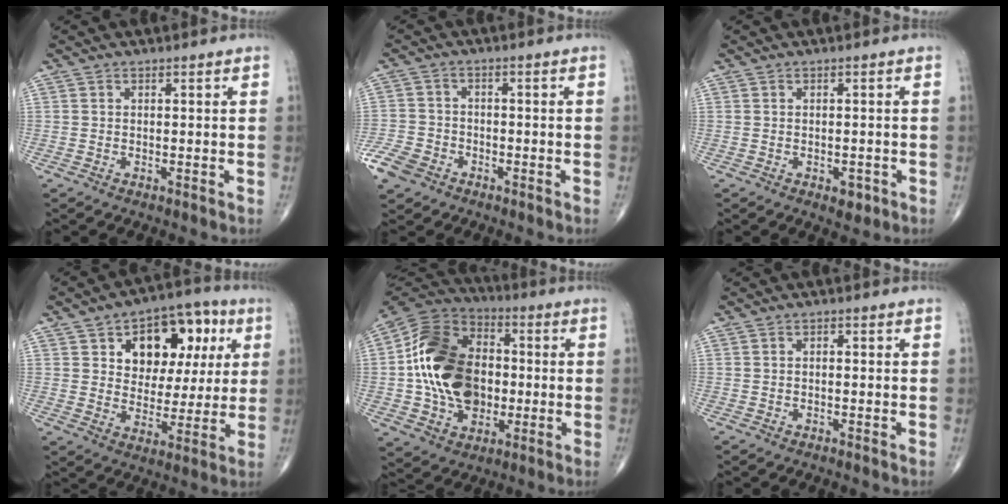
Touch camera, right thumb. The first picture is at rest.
{"total": 6.3, "force": [-3.7, 4.4, 2.5], "torque": [-0.051, 0.013, -0.074]}
{"total": 2.3, "force": [-0.9, 1.4, 1.6], "torque": [-0.009, 0.000, -0.007]}
{"total": 16.6, "force": [5.8, 10.7, 11.3], "torque": [-0.106, 0.002, 0.089]}
{"total": 21.5, "force": [-0.6, 15.5, 14.9], "torque": [-0.239, 0.021, -0.011]}
{"total": 0.6, "force": [0.0, 0.4, 0.5], "torque": [-0.005, 0.001, -0.002]}